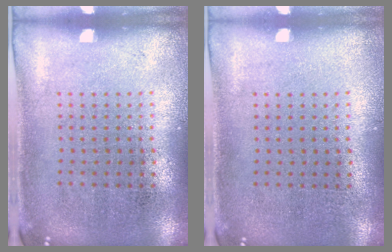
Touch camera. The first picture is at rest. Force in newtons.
{"total": 0.0}